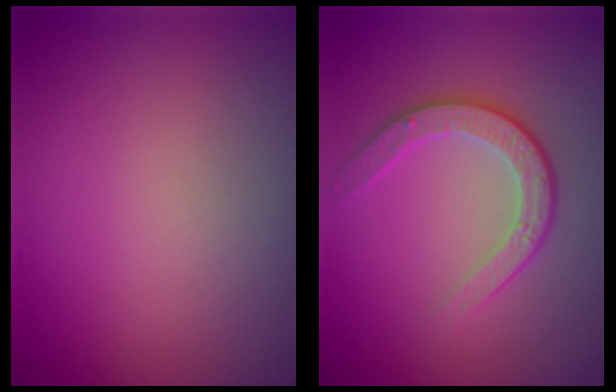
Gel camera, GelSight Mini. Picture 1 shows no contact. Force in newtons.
{"total": 3.2, "press": 2.6, "slide": 1.8}